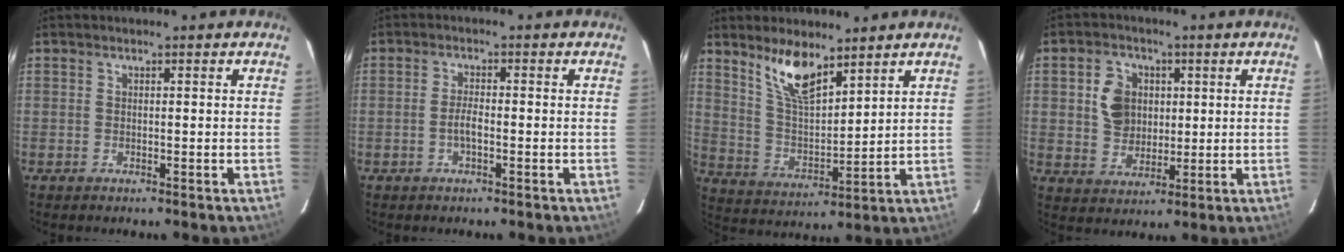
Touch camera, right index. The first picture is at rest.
{"total": 2.2, "force": [-0.8, 0.6, 2.0], "torque": [-0.041, 0.003, -0.016]}
{"total": 10.1, "force": [7.3, 3.0, 6.2], "torque": [-0.113, 0.000, 0.150]}
{"total": 7.7, "force": [1.6, 6.4, 3.9], "torque": [-0.077, 0.016, 0.036]}